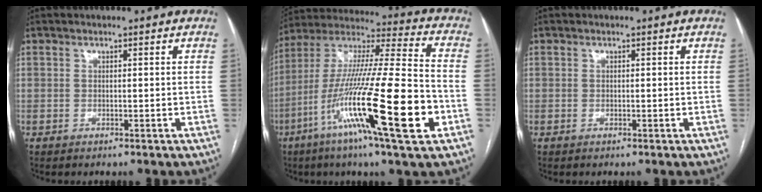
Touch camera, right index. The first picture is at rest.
{"total": 25.8, "force": [-9.3, 1.4, 24.0], "torque": [-0.423, -0.040, -0.167]}
{"total": 0.0}